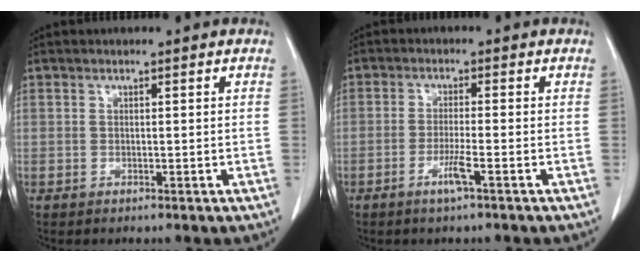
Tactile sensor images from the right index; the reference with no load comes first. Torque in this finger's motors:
{"motor_torque": [-0.05, 0.05, -0.03, 0.00]}